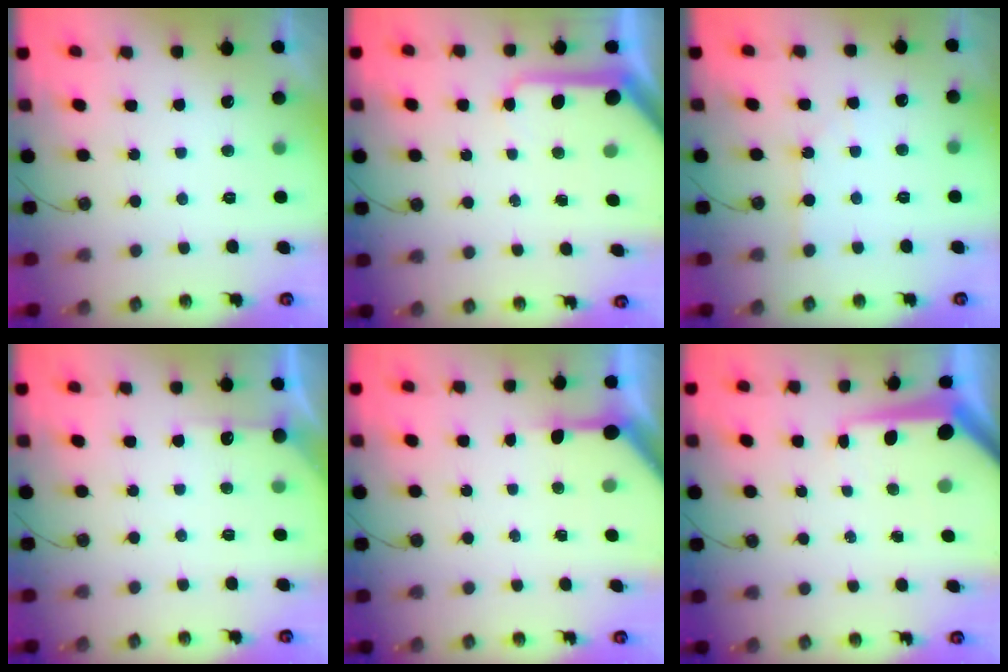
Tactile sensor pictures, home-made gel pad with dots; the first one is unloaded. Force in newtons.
{"total": 10.4, "press": 10.3, "slide": 1.1}
{"total": 3.2, "press": 3.2, "slide": 0.4}
{"total": 4.8, "press": 4.7, "slide": 0.6}
{"total": 4.8, "press": 4.8, "slide": 0.5}
{"total": 8.9, "press": 8.9, "slide": 0.9}